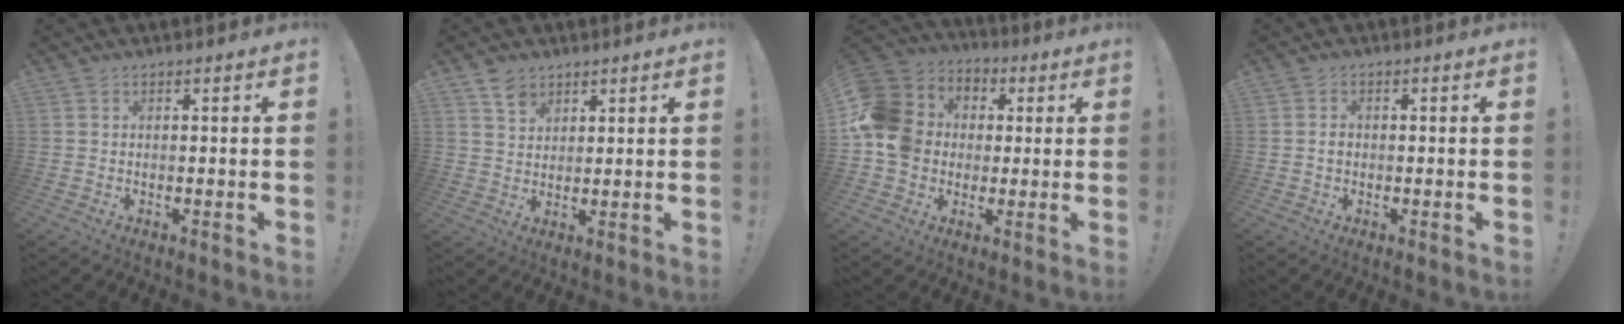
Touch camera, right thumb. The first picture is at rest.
{"total": 4.9, "force": [3.6, 3.1, 1.3], "torque": [-0.021, -0.017, 0.067]}
{"total": 14.7, "force": [0.2, 13.2, 6.5], "torque": [-0.117, 0.011, 0.013]}
{"total": 1.2, "force": [-0.2, 1.1, 0.6], "torque": [-0.004, -0.001, -0.005]}